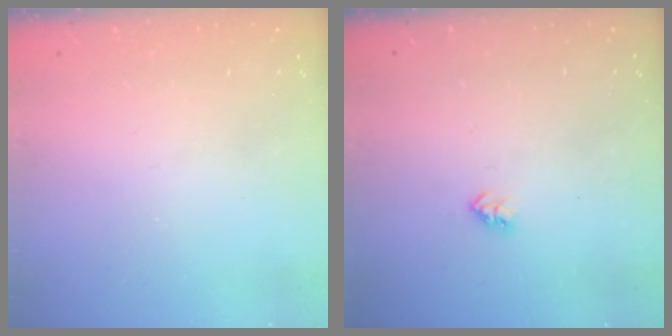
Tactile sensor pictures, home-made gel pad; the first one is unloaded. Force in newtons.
{"total": 2.7, "press": 2.7, "slide": 0.4}